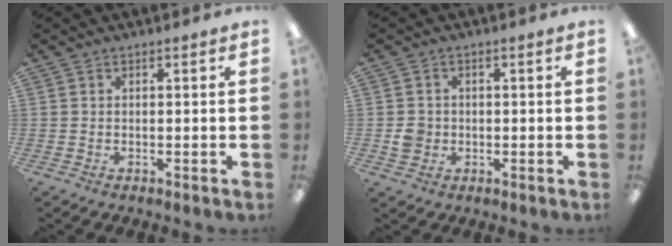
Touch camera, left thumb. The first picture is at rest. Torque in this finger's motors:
{"motor_torque": [-0.48, 0.01, 0.10, -0.20, 0.02]}